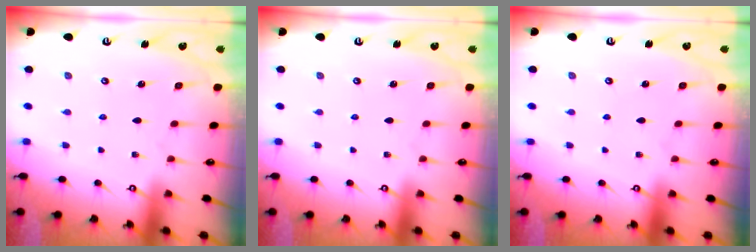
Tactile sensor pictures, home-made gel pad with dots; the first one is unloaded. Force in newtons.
{"total": 0.0}
{"total": 0.0}